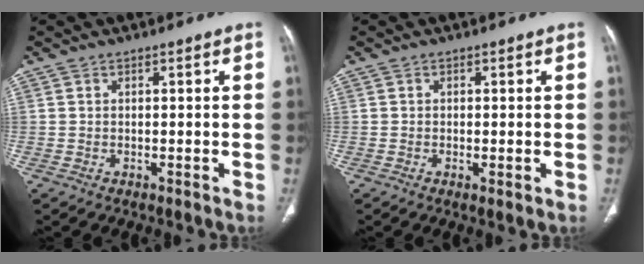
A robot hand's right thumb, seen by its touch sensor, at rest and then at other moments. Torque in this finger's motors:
{"motor_torque": [-0.12, 0.00, -0.20, -0.28, -0.03]}